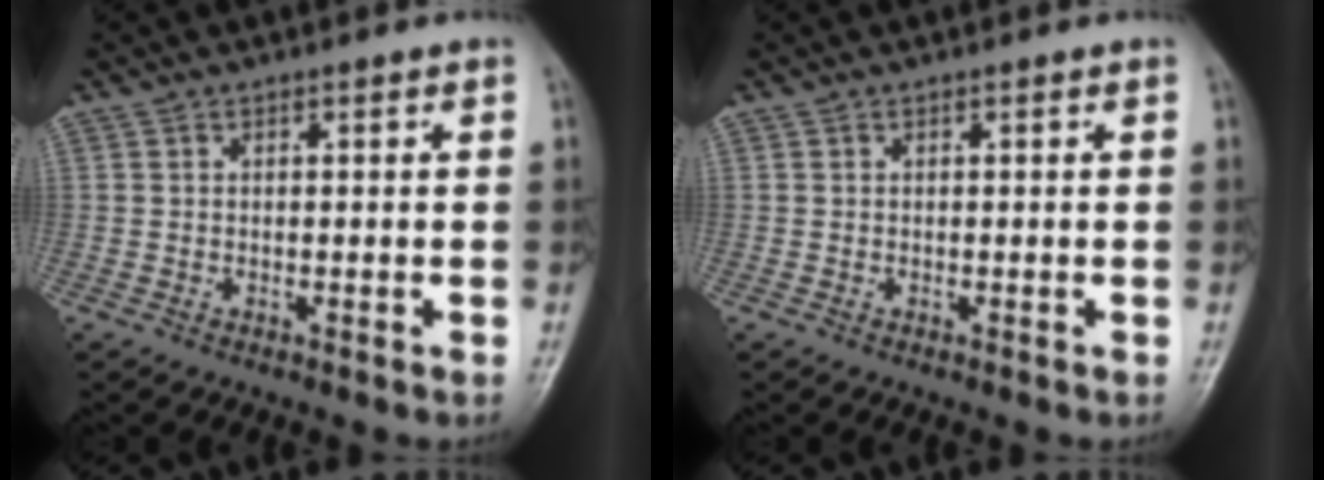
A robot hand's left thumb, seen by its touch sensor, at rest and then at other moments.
{"total": 0.0}